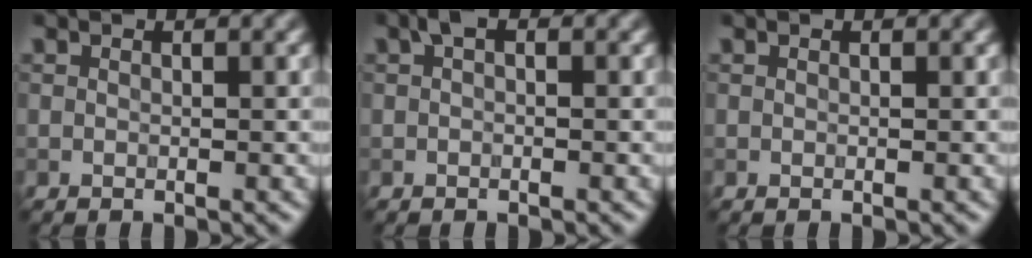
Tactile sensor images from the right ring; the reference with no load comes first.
{"total": 1.2, "force": [0.3, 0.7, 0.9], "torque": [-0.016, 0.005, 0.002]}
{"total": 0.0}